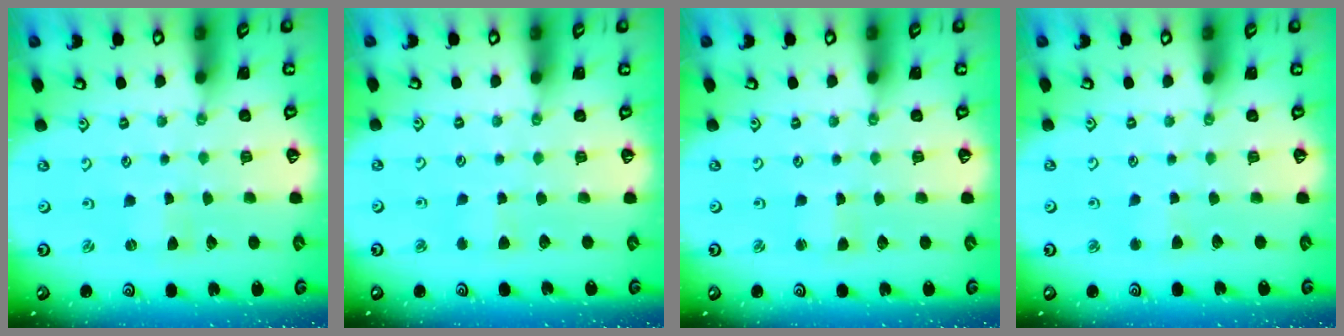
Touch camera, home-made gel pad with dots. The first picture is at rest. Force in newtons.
{"total": 3.8, "press": 3.8, "slide": 0.5}
{"total": 2.3, "press": 2.3, "slide": 0.5}
{"total": 2.1, "press": 2.1, "slide": 0.5}